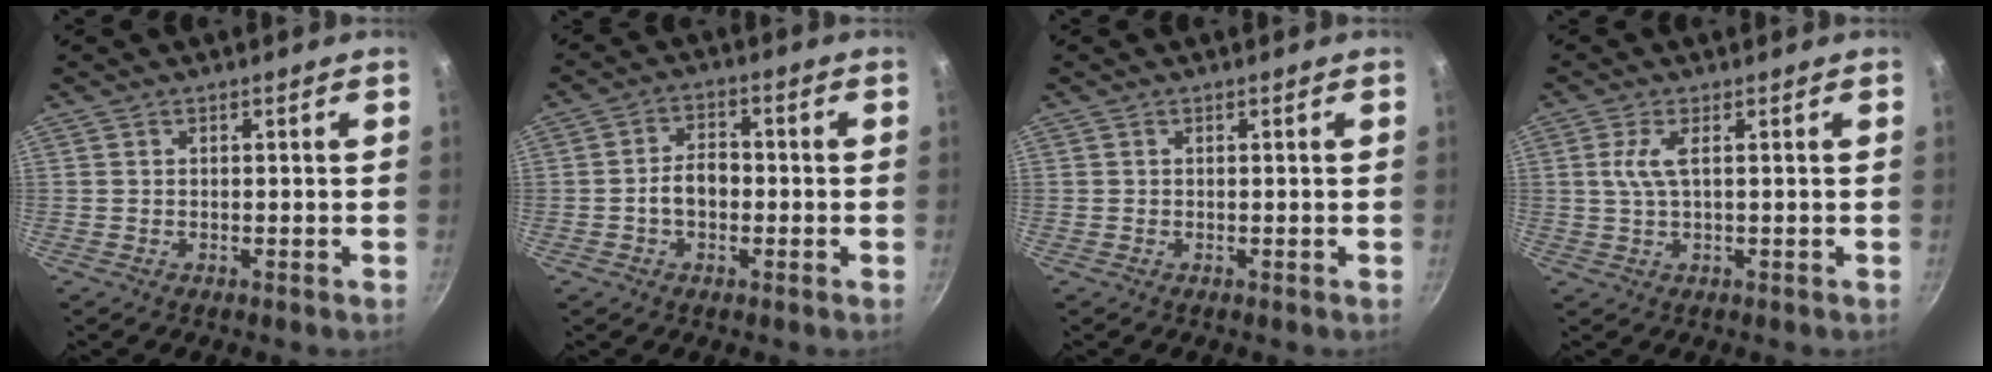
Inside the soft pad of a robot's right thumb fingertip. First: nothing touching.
{"total": 5.5, "force": [-1.0, 3.7, 4.0], "torque": [-0.059, 0.022, -0.025]}
{"total": 0.0}
{"total": 3.5, "force": [0.7, 1.0, 3.3], "torque": [-0.090, 0.004, 0.018]}